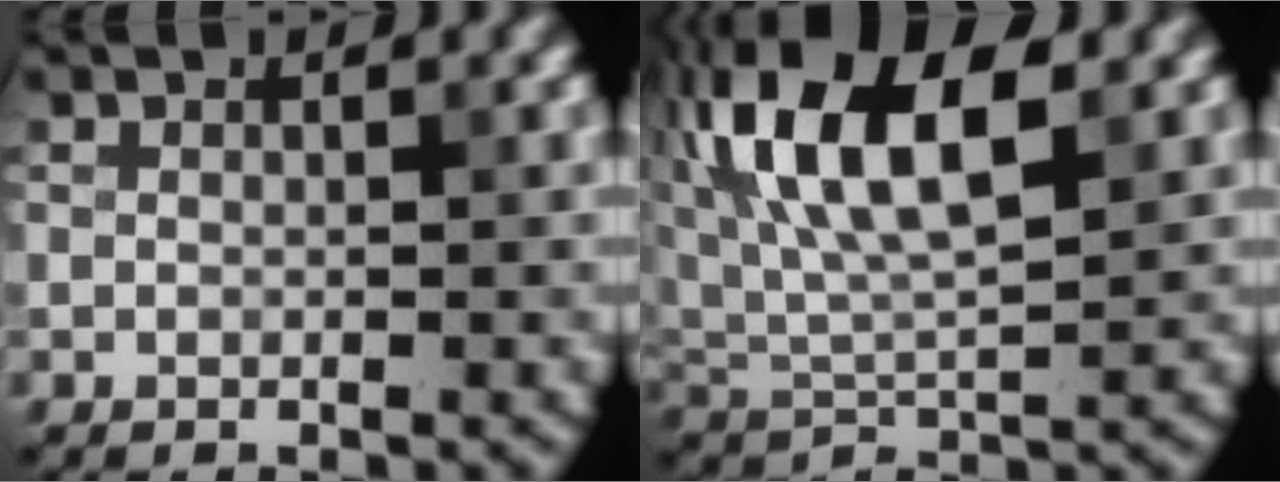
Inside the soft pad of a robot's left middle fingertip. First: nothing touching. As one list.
[{"total": 11.0, "force": [4.6, 4.7, 8.8], "torque": [-0.177, 0.017, 0.079]}]